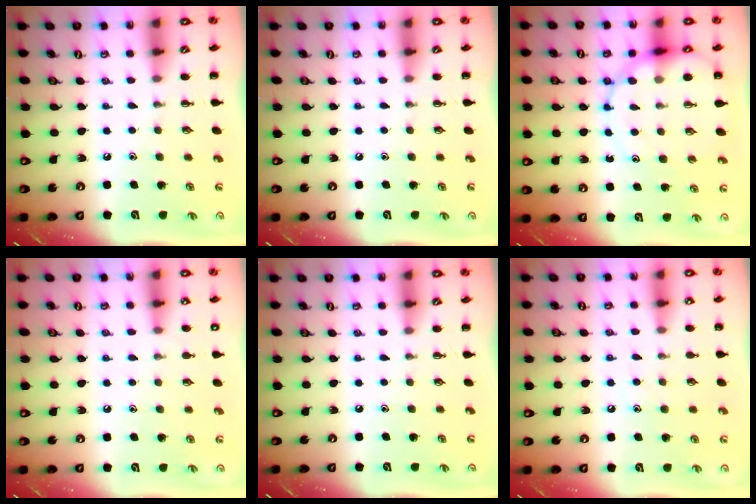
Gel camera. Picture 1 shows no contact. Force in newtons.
{"total": 0.0}
{"total": 12.2, "press": 11.9, "slide": 3.0}
{"total": 6.0, "press": 5.6, "slide": 2.1}
{"total": 0.0}
{"total": 7.4, "press": 7.2, "slide": 1.8}